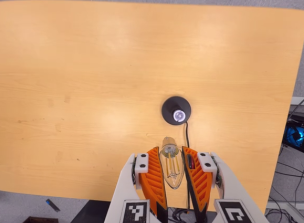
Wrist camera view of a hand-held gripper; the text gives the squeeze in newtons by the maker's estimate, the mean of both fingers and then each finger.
{"total": 12.5, "left": 13.8, "right": 11.1}